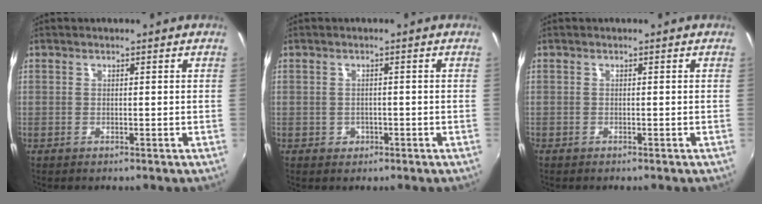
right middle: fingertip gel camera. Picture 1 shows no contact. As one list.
[{"total": 3.2, "force": [-0.8, 2.9, 1.0], "torque": [-0.020, -0.001, -0.006]}, {"total": 0.7, "force": [-0.5, 0.5, 0.2], "torque": [-0.005, -0.001, -0.008]}]